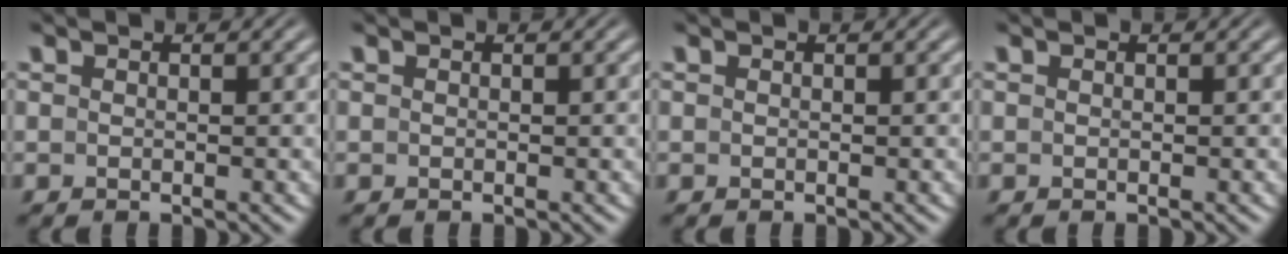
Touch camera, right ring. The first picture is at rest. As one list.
[{"total": 0.0}, {"total": 0.0}, {"total": 0.0}]